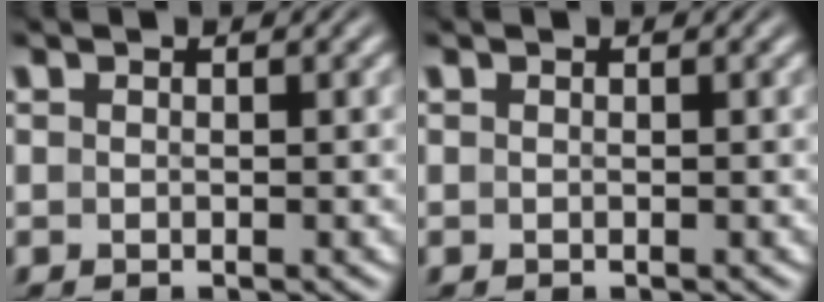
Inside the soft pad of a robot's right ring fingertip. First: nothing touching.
{"total": 0.0}